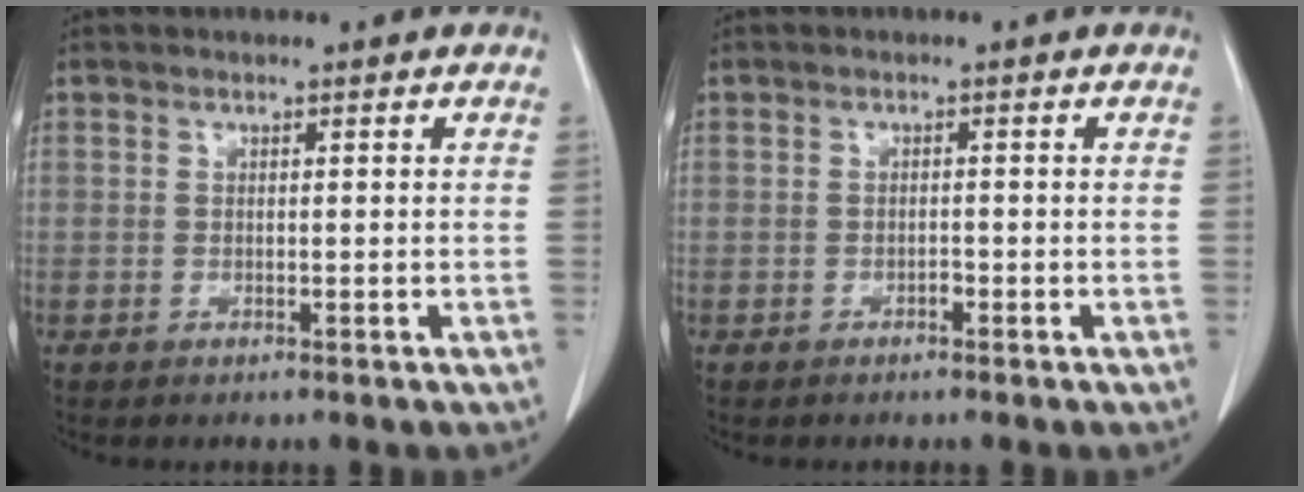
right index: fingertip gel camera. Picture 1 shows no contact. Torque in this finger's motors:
{"motor_torque": [0.06, -0.02, 0.04, 0.00]}